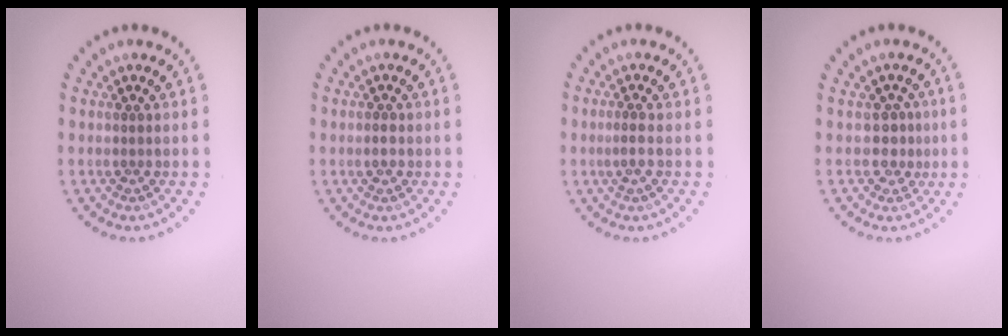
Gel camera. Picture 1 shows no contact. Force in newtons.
{"total": 0.8, "press": 0.8, "slide": 0.3}
{"total": 0.9, "press": 0.7, "slide": 0.6}
{"total": 2.0, "press": 1.4, "slide": 1.4}